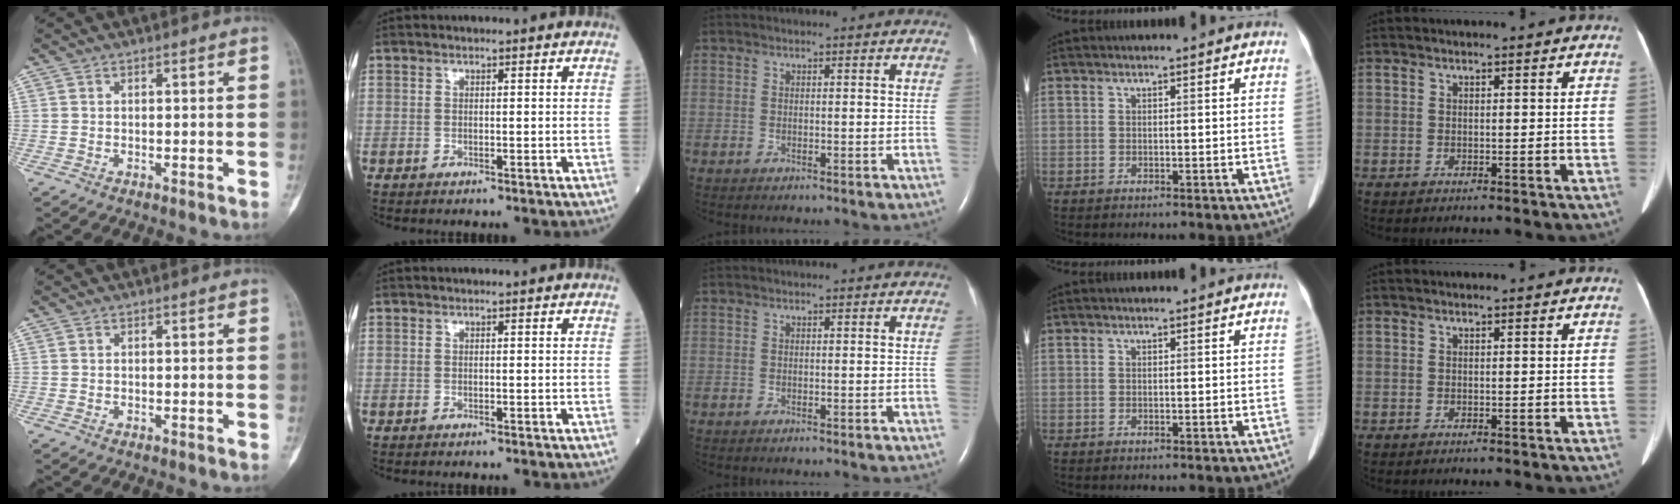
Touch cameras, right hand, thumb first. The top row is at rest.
{}